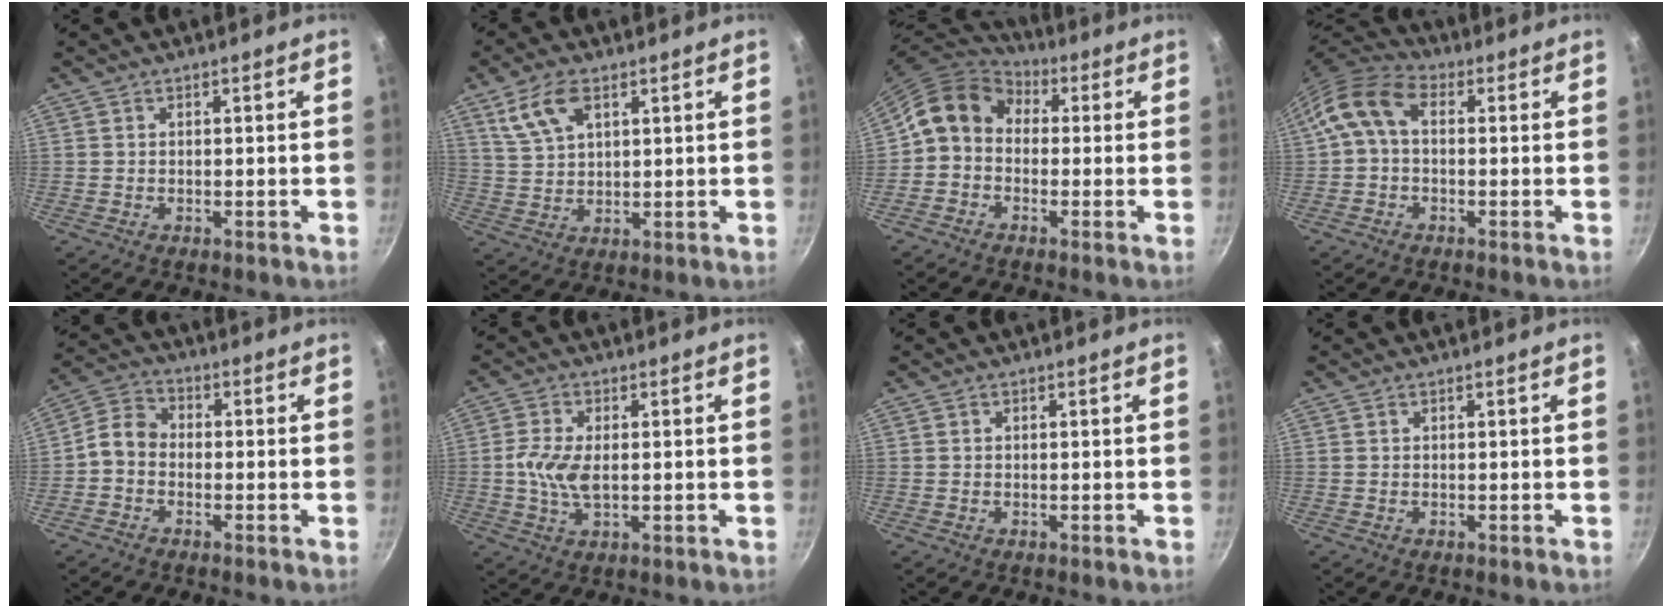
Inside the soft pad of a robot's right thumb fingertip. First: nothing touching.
{"total": 8.0, "force": [4.0, 4.2, 5.4], "torque": [-0.096, -0.006, 0.084]}
{"total": 11.1, "force": [0.3, 8.9, 6.5], "torque": [-0.104, 0.041, -0.020]}
{"total": 8.7, "force": [1.0, 5.8, 6.5], "torque": [-0.125, 0.027, -0.001]}
{"total": 5.3, "force": [-1.6, 4.1, 3.1], "torque": [-0.054, 0.030, -0.048]}
{"total": 6.8, "force": [-0.1, 3.6, 5.7], "torque": [-0.119, -0.001, -0.005]}
{"total": 0.0}
{"total": 0.0}